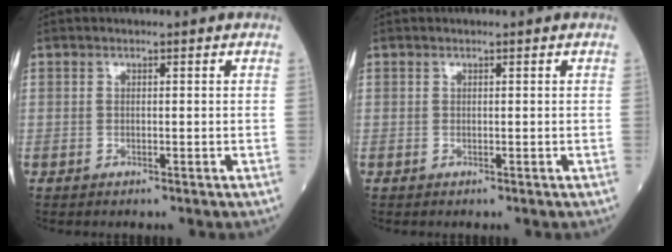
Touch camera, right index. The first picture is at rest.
{"total": 0.0}